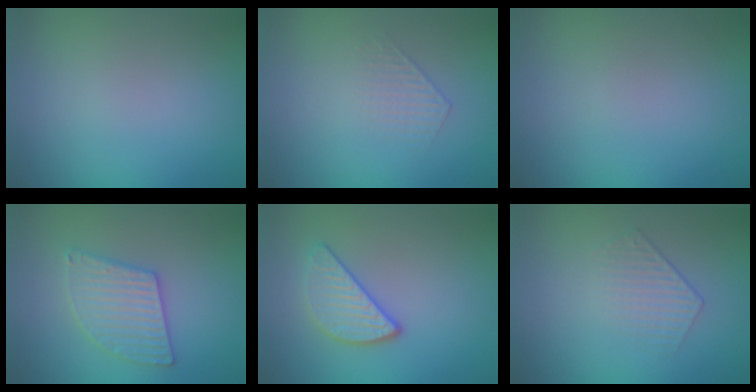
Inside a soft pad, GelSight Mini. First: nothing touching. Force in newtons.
{"total": 1.0, "press": 0.4, "slide": 0.9}
{"total": 0.0}
{"total": 3.0, "press": 3.0, "slide": 0.2}
{"total": 3.0, "press": 2.6, "slide": 1.3}
{"total": 1.5, "press": 0.9, "slide": 1.2}